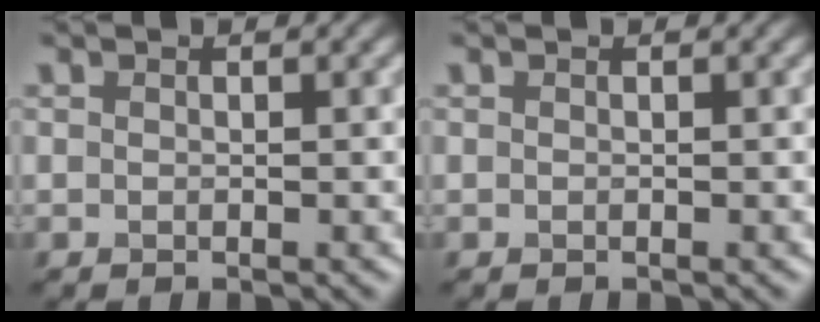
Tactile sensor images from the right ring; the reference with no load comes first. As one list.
[{"total": 0.0}]